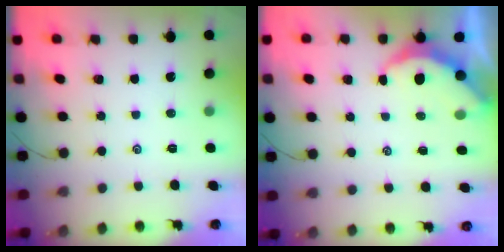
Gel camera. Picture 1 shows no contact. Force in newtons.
{"total": 4.4, "press": 4.4, "slide": 0.3}